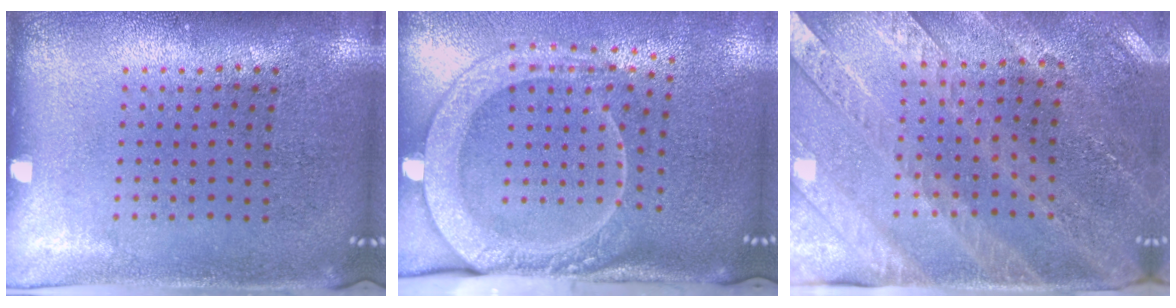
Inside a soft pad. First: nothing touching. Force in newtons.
{"total": 2.7, "press": 2.1, "slide": 1.6}
{"total": 2.9, "press": 2.7, "slide": 1.3}